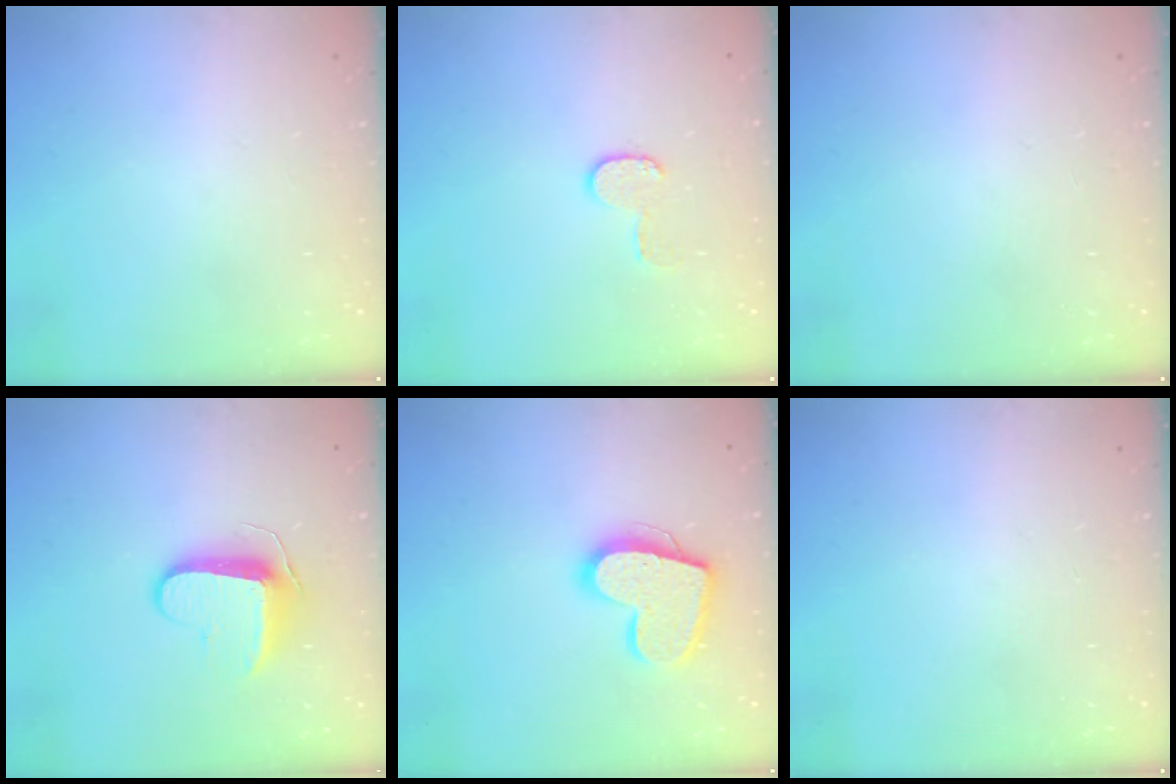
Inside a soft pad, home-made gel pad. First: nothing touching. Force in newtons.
{"total": 5.9, "press": 5.9, "slide": 0.4}
{"total": 0.0}
{"total": 8.9, "press": 8.9, "slide": 0.2}
{"total": 16.5, "press": 16.4, "slide": 1.2}
{"total": 0.0}